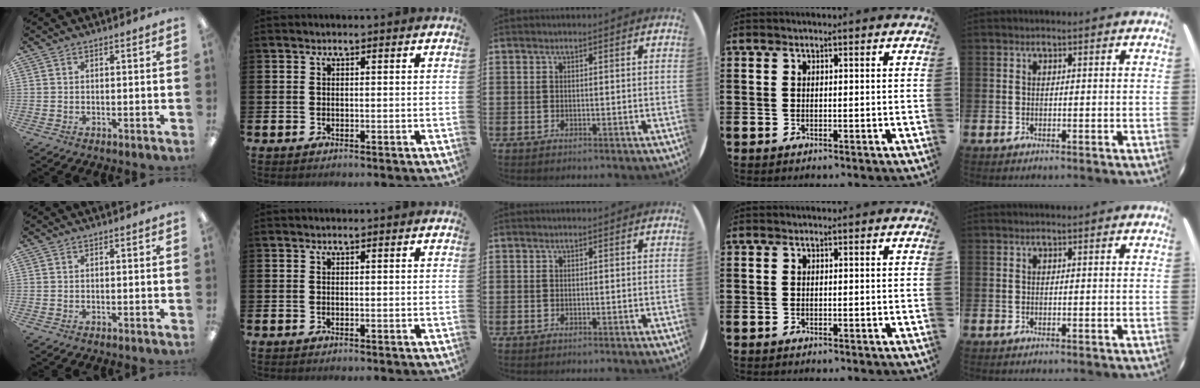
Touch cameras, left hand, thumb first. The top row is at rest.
{}